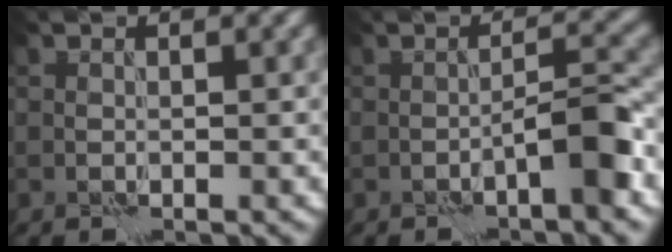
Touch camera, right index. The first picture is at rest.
{"total": 3.2, "force": [-1.8, 0.0, 2.7], "torque": [-0.040, 0.018, -0.031]}